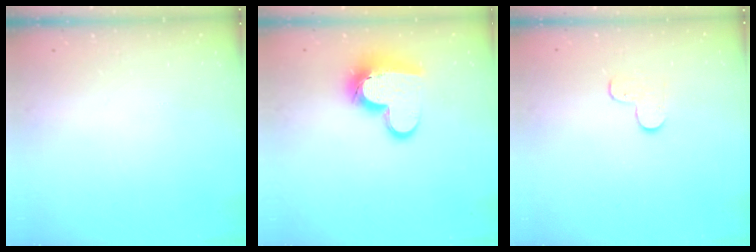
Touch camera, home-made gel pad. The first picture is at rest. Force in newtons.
{"total": 15.0, "press": 14.9, "slide": 1.2}
{"total": 3.5, "press": 3.5, "slide": 0.4}